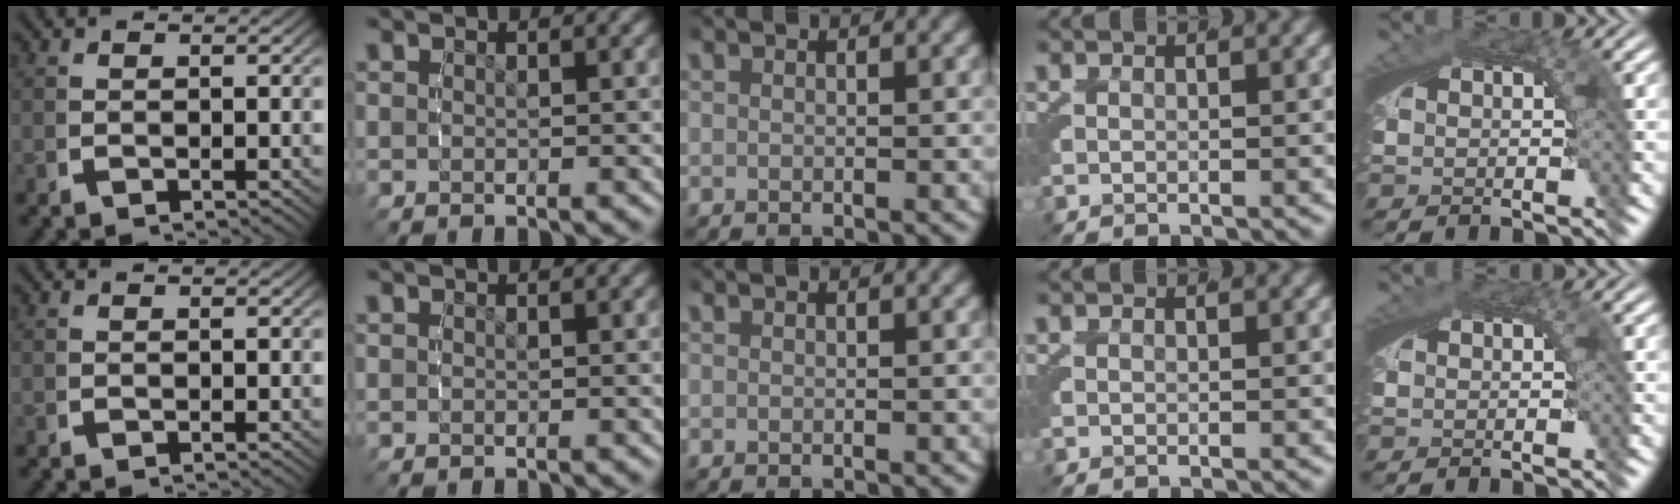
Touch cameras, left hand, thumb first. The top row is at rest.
{"little": {"total": 0.5, "force": [0.2, 0.2, 0.4], "torque": [-0.007, 0.000, 0.003]}}